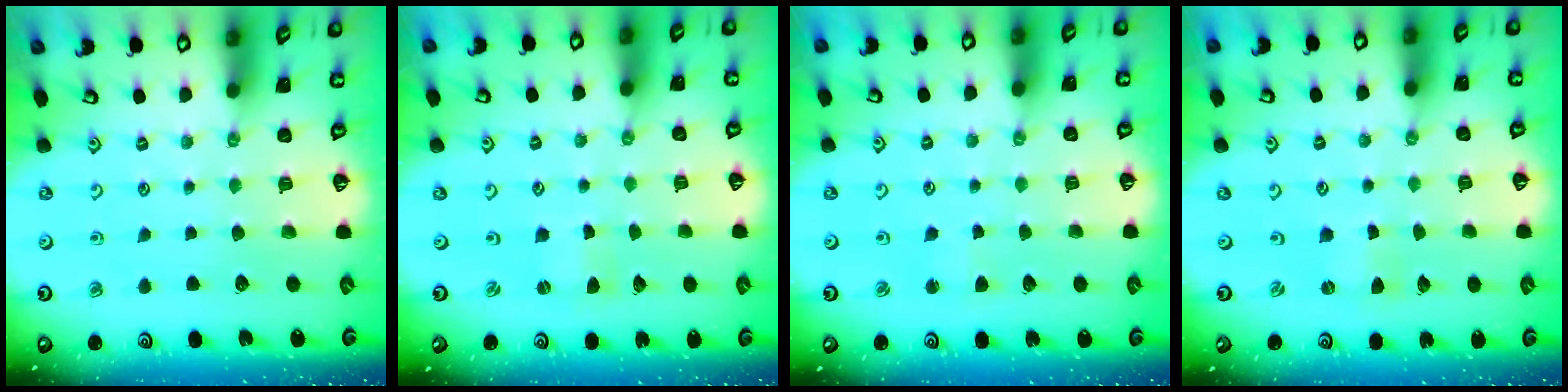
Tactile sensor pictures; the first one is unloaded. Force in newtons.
{"total": 0.0}
{"total": 1.8, "press": 1.7, "slide": 0.3}
{"total": 0.0}